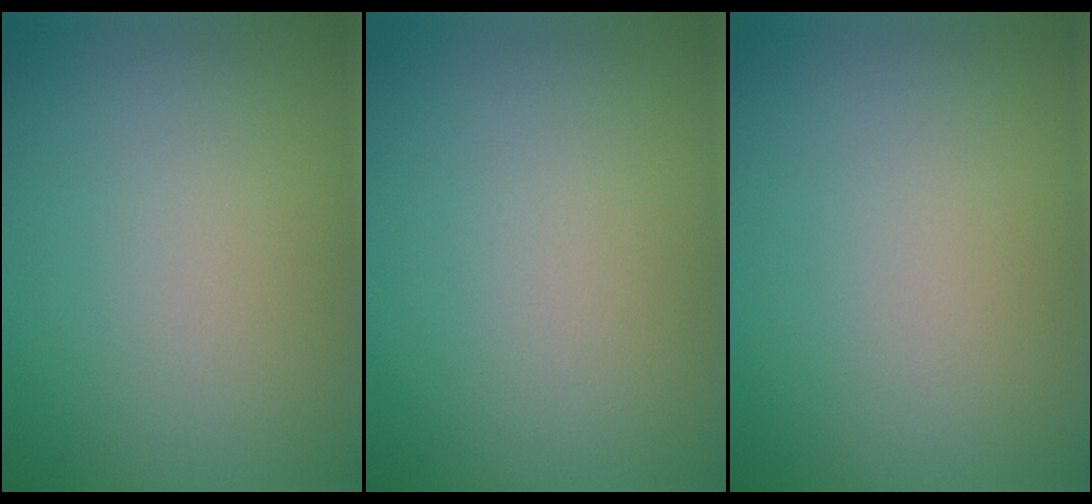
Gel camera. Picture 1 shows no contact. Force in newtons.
{"total": 0.0}
{"total": 0.0}